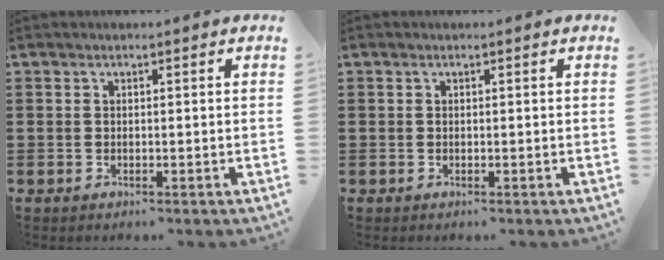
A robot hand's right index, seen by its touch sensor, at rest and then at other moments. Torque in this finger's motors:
{"motor_torque": [0.10, 0.05, 0.01, 0.00]}